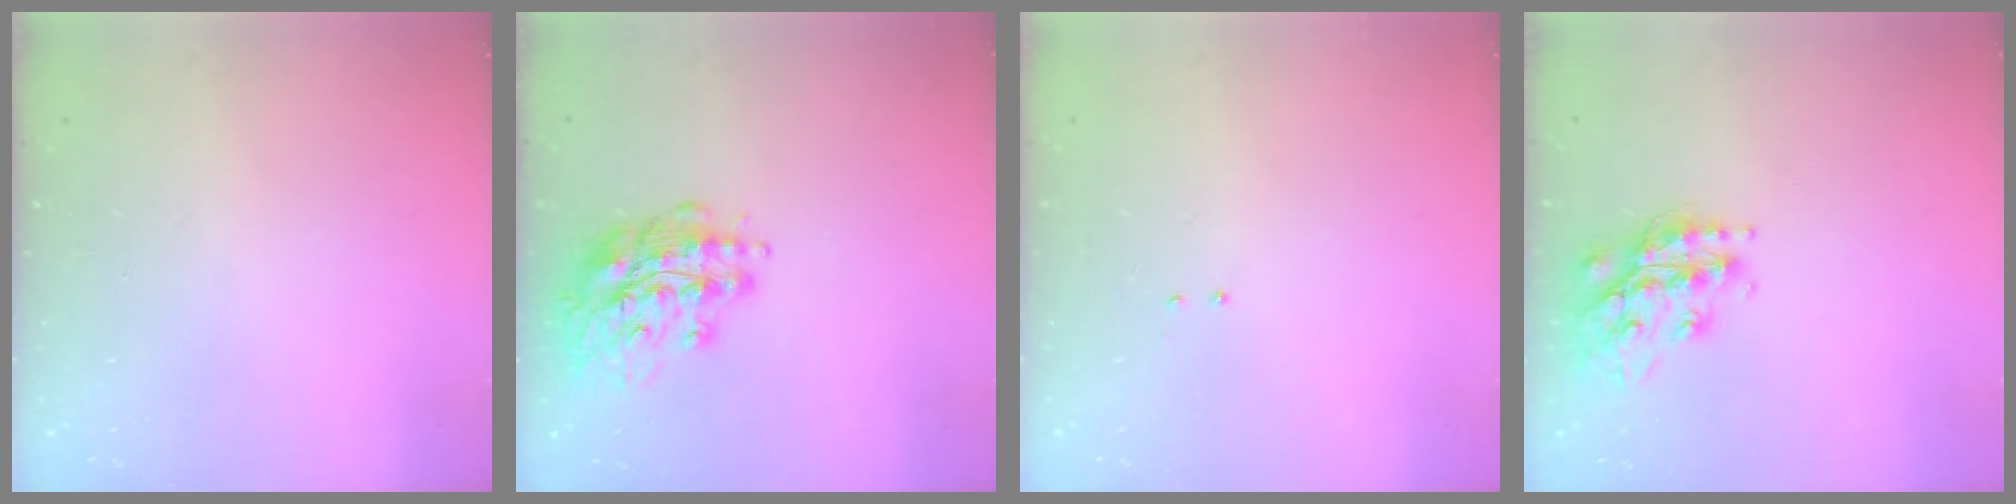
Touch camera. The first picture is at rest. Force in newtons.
{"total": 16.0, "press": 15.9, "slide": 1.6}
{"total": 2.1, "press": 2.0, "slide": 0.6}
{"total": 17.4, "press": 17.4, "slide": 1.4}